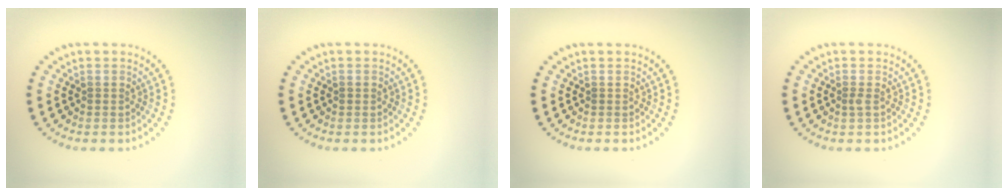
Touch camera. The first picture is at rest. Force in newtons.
{"total": 0.6, "press": 0.6, "slide": 0.0}
{"total": 0.0}
{"total": 0.6, "press": 0.5, "slide": 0.4}